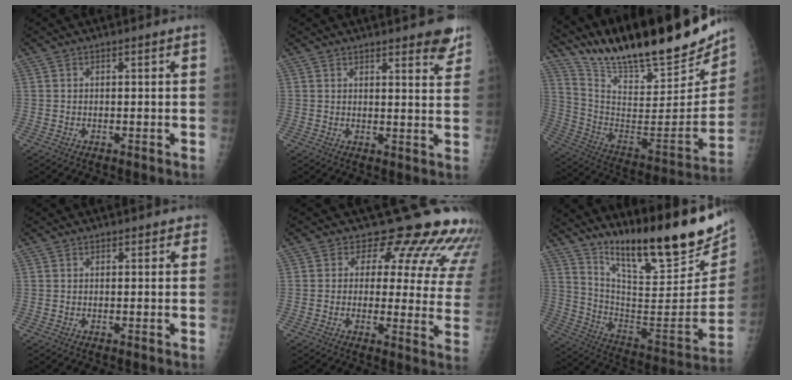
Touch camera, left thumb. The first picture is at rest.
{"total": 6.9, "force": [5.5, 1.8, 3.7], "torque": [-0.023, -0.030, 0.061]}
{"total": 30.1, "force": [25.2, 7.0, 14.8], "torque": [-0.220, -0.118, 0.391]}
{"total": 1.2, "force": [0.9, 0.8, 0.0], "torque": [0.018, -0.003, 0.005]}
{"total": 16.4, "force": [13.8, 6.8, 5.7], "torque": [-0.013, -0.089, 0.133]}
{"total": 27.9, "force": [19.3, 6.7, 19.0], "torque": [-0.261, -0.091, 0.310]}